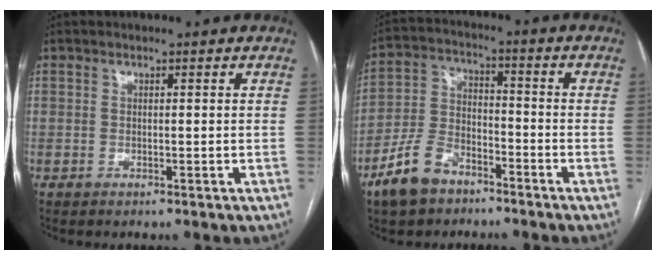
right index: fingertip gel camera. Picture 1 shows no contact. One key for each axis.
{"total": 9.7, "fx": -6.5, "fy": 5.3, "fz": 4.8, "tx": -0.114, "ty": 0.003, "tz": -0.125}